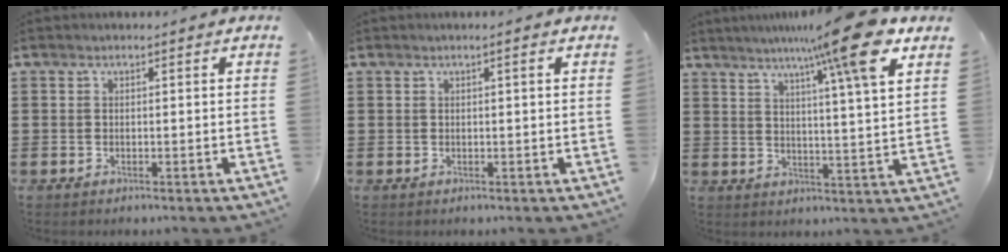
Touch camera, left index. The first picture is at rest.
{"total": 0.8, "force": [0.3, -0.1, 0.8], "torque": [-0.013, -0.003, 0.005]}
{"total": 12.6, "force": [8.1, -0.3, 9.7], "torque": [-0.167, -0.027, 0.120]}